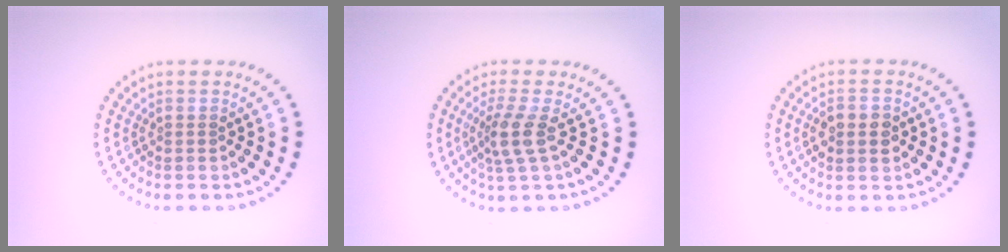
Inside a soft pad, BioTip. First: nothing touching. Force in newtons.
{"total": 2.7, "press": 2.0, "slide": 1.8}
{"total": 3.0, "press": 3.0, "slide": 0.0}